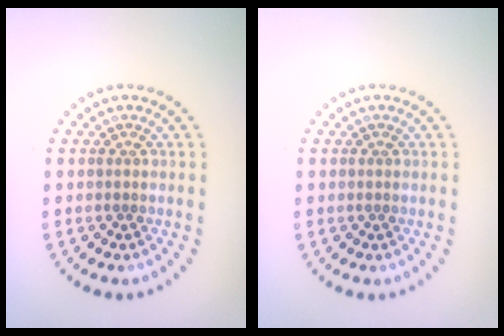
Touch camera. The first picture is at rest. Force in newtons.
{"total": 0.0}